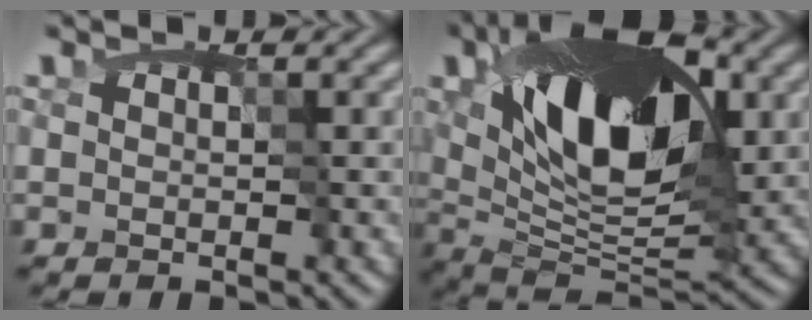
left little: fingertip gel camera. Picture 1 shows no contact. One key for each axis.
{"total": 13.0, "fx": 2.9, "fy": 6.5, "fz": 10.9, "tx": -0.174, "ty": 0.001, "tz": 0.044}